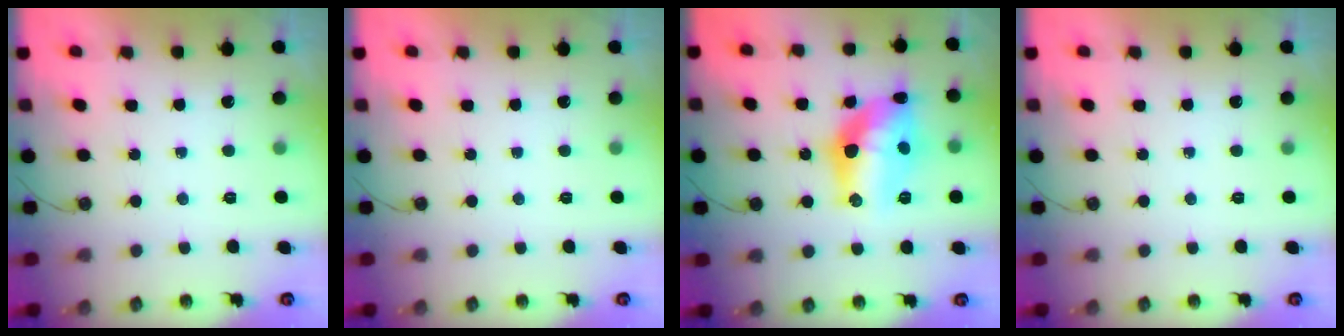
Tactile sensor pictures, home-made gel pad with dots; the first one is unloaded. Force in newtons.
{"total": 0.0}
{"total": 15.5, "press": 15.2, "slide": 2.8}
{"total": 0.0}